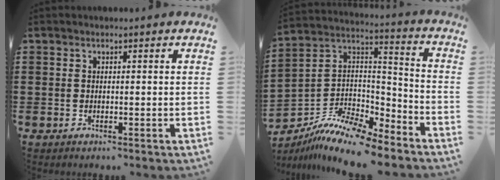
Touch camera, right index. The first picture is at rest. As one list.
[{"total": 10.9, "force": [-9.5, 2.4, 4.8], "torque": [-0.094, 0.019, -0.189]}]